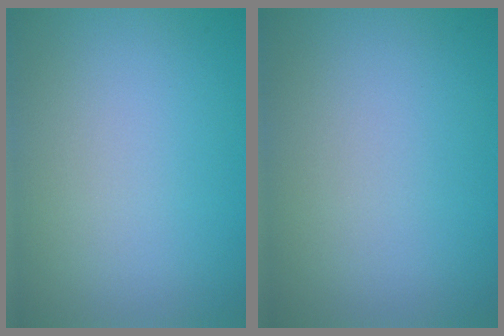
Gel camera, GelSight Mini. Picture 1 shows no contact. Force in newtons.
{"total": 0.0}